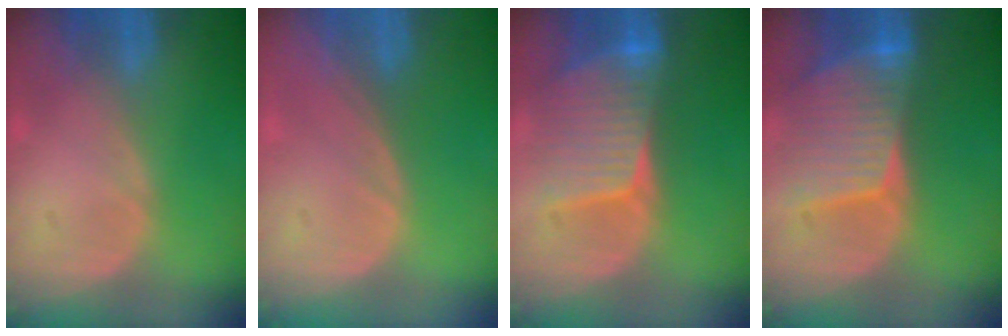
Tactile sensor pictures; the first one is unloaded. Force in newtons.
{"total": 0.0}
{"total": 8.1, "press": 7.8, "slide": 2.3}
{"total": 9.0, "press": 8.0, "slide": 4.1}